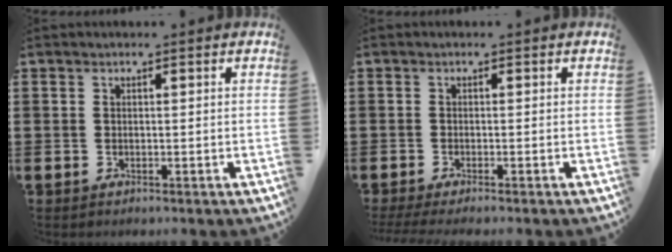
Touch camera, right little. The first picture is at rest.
{"total": 1.2, "force": [-0.9, -0.2, 0.7], "torque": [-0.009, 0.002, -0.017]}